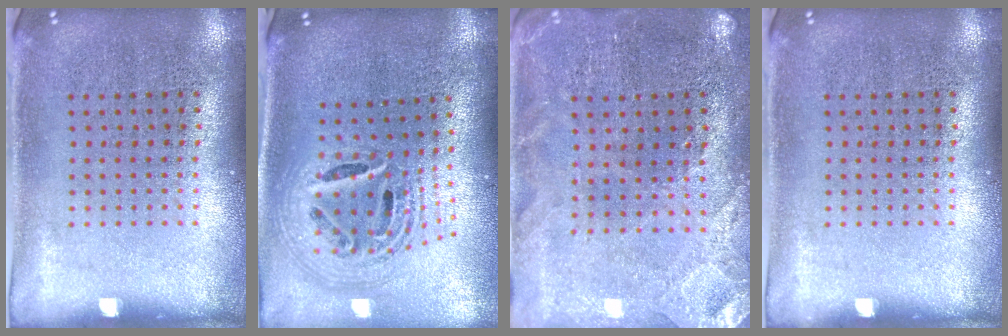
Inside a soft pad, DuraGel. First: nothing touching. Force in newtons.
{"total": 2.4, "press": 1.8, "slide": 1.7}
{"total": 0.7, "press": 0.7, "slide": 0.2}
{"total": 0.0}